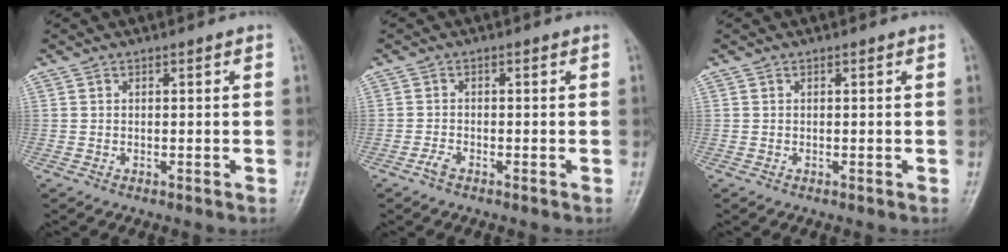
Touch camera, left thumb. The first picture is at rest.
{"total": 1.5, "force": [-1.1, 0.6, 0.8], "torque": [-0.020, 0.002, -0.023]}
{"total": 0.0}